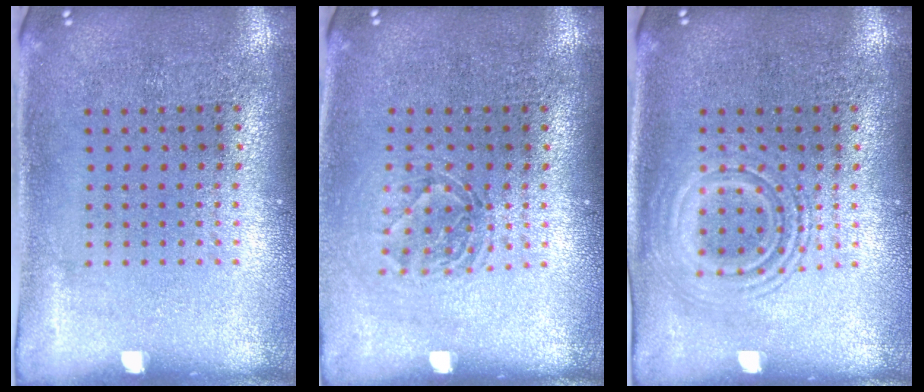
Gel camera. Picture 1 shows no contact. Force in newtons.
{"total": 1.3, "press": 1.1, "slide": 0.7}
{"total": 2.1, "press": 2.1, "slide": 0.3}